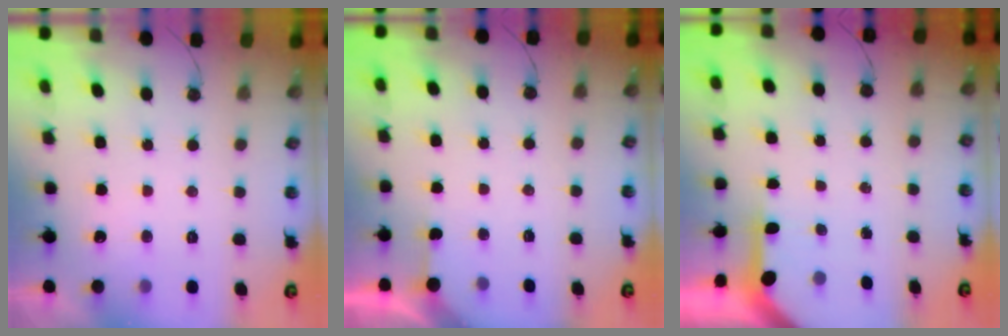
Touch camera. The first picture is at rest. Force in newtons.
{"total": 2.4, "press": 2.4, "slide": 0.4}
{"total": 3.7, "press": 3.6, "slide": 0.3}